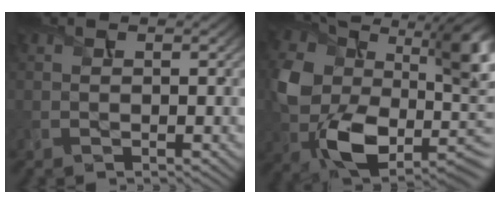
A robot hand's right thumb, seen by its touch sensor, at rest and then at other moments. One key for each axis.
{"total": 15.4, "fx": 0.2, "fy": 10.1, "fz": 11.7, "tx": -0.224, "ty": -0.042, "tz": 0.006}